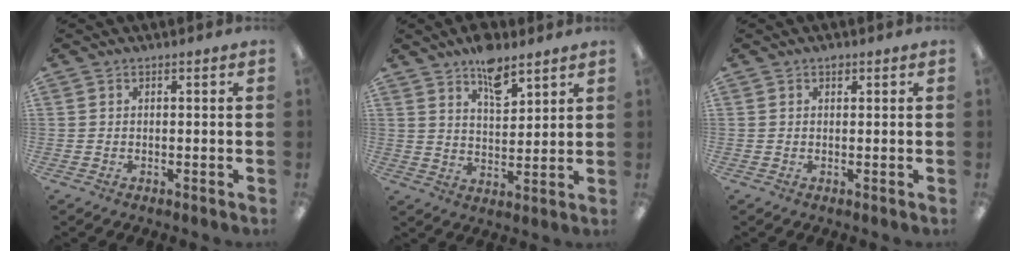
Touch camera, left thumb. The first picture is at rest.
{"total": 8.6, "force": [6.3, 3.9, 4.5], "torque": [-0.059, -0.037, 0.106]}
{"total": 1.2, "force": [0.7, 0.7, 0.7], "torque": [-0.006, -0.001, 0.010]}